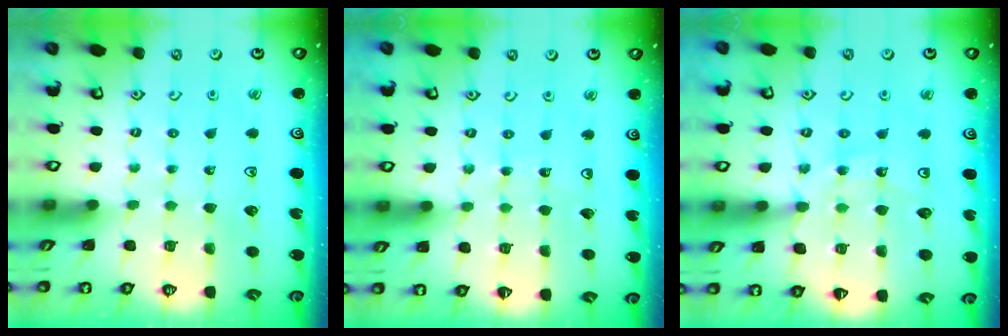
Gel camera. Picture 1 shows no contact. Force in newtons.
{"total": 3.4, "press": 3.4, "slide": 0.3}
{"total": 12.9, "press": 12.4, "slide": 3.4}